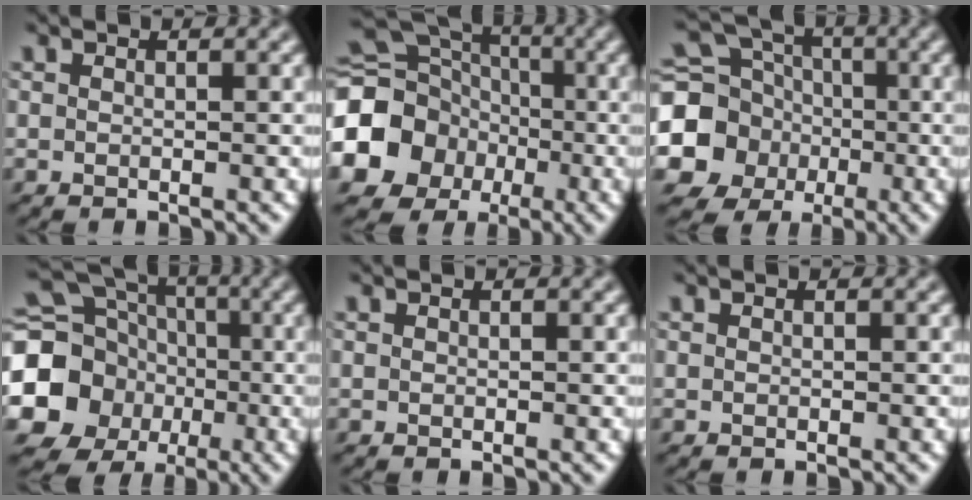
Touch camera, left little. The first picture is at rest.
{"total": 16.4, "force": [-4.1, 14.7, 5.8], "torque": [-0.155, -0.014, -0.103]}
{"total": 11.5, "force": [-2.2, 10.5, 4.2], "torque": [-0.117, -0.023, -0.061]}
{"total": 18.3, "force": [-2.6, 17.0, 6.4], "torque": [-0.161, -0.009, -0.083]}
{"total": 0.0}
{"total": 0.0}